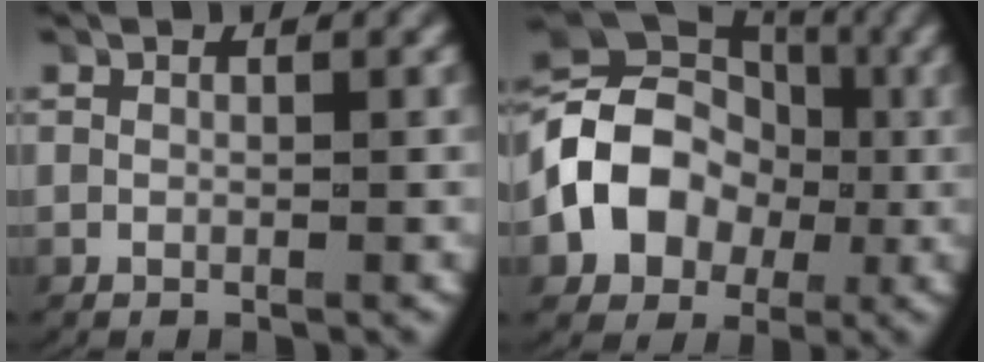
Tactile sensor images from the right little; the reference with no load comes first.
{"total": 10.9, "force": [-0.1, 9.1, 6.0], "torque": [-0.131, -0.009, -0.002]}